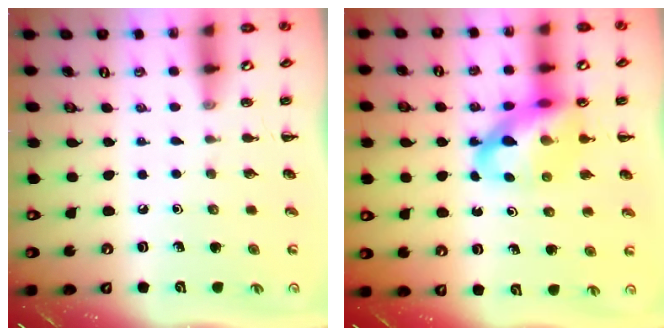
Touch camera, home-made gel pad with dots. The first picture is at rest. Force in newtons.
{"total": 13.8, "press": 13.3, "slide": 3.6}